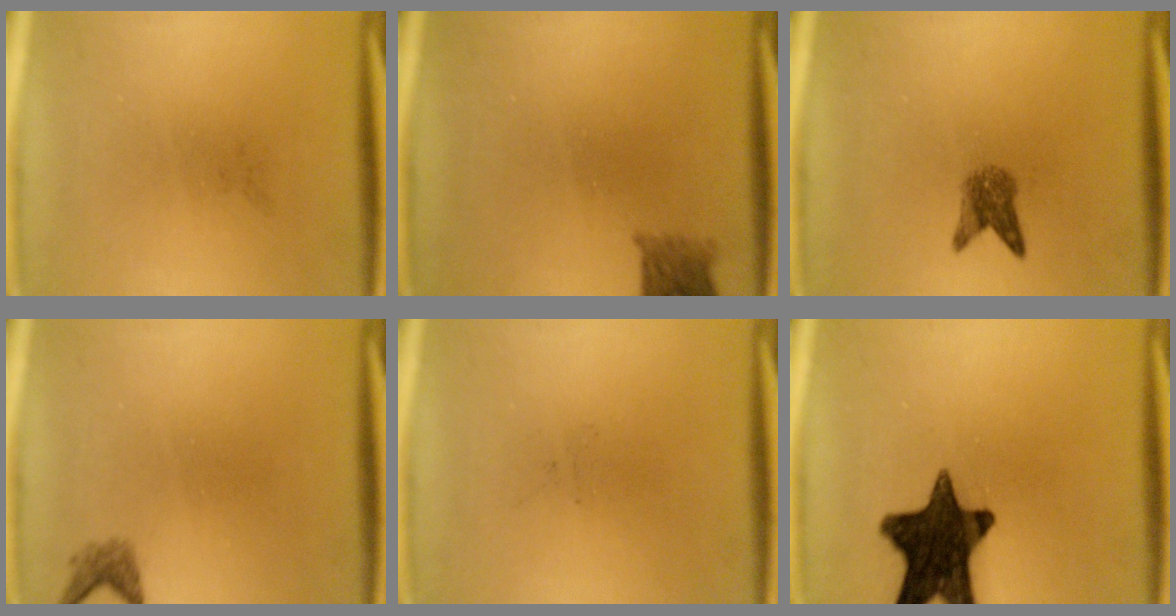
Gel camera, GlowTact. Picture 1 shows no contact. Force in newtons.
{"total": 2.8}
{"total": 2.9}
{"total": 1.4}
{"total": 0.0}
{"total": 15.5}